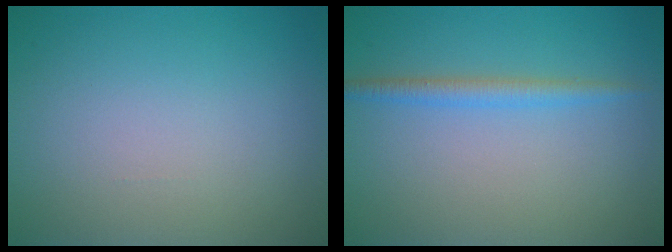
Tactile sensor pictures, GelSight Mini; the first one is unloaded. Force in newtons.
{"total": 1.9, "press": 1.9, "slide": 0.0}